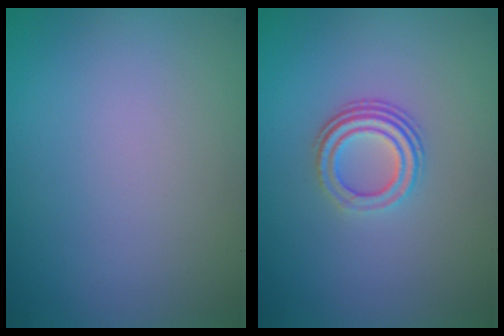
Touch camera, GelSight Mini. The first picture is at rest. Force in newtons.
{"total": 3.2, "press": 2.2, "slide": 2.3}